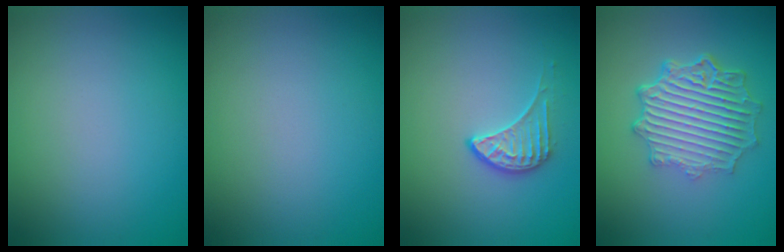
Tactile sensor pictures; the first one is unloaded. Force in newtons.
{"total": 0.0}
{"total": 2.0, "press": 1.5, "slide": 1.3}
{"total": 7.2, "press": 5.2, "slide": 4.9}